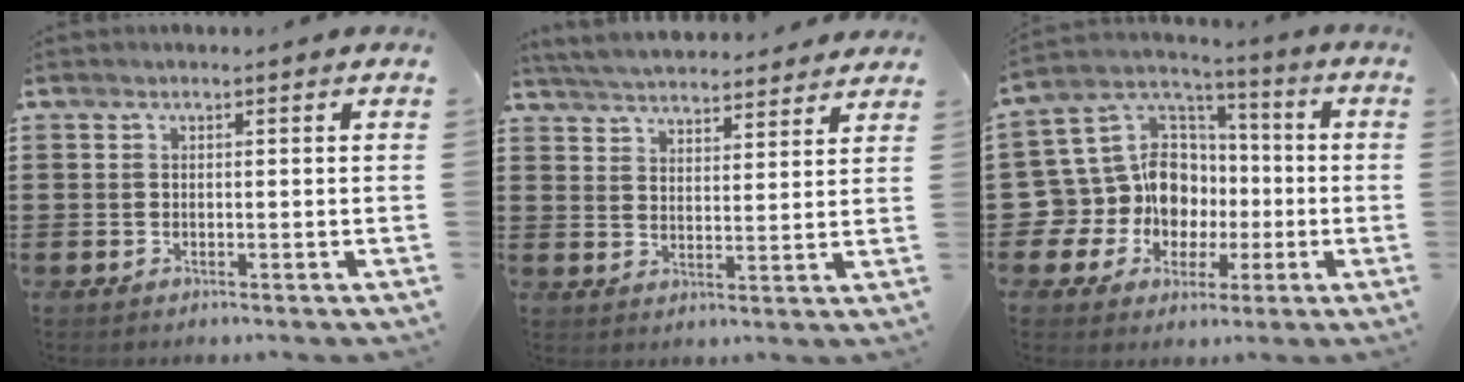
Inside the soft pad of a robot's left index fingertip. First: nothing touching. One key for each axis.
{"total": 5.0, "fx": 5.0, "fy": 0.3, "fz": 0.7, "tx": -0.033, "ty": -0.026, "tz": 0.088}
{"total": 12.8, "fx": -1.8, "fy": 11.7, "fz": 4.9, "tx": -0.147, "ty": -0.002, "tz": -0.027}